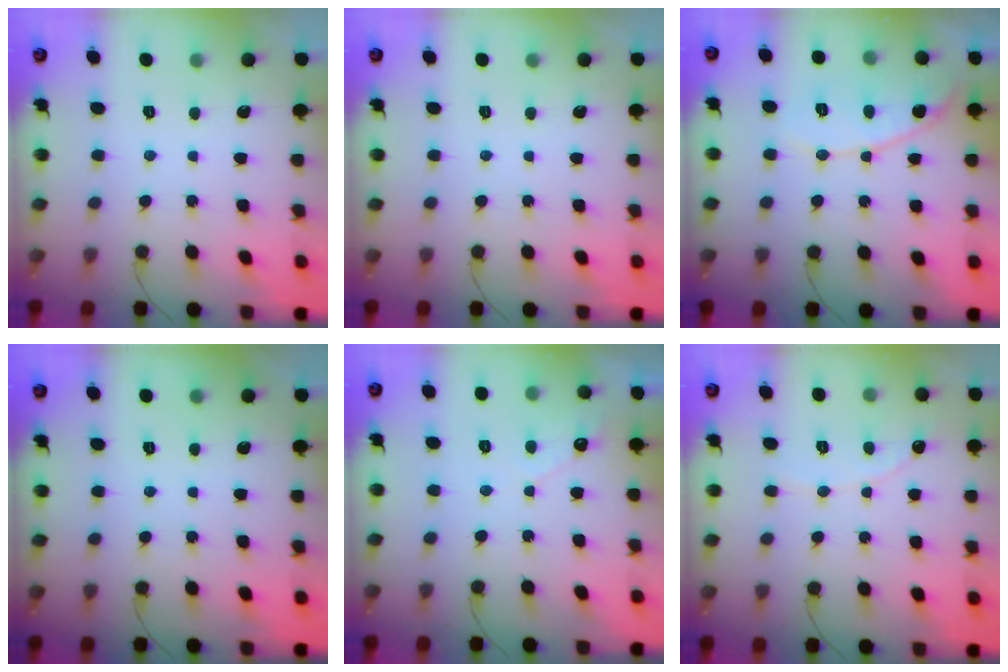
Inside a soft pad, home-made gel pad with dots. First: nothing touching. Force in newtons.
{"total": 0.0}
{"total": 9.3, "press": 9.3, "slide": 0.3}
{"total": 0.0}
{"total": 2.8, "press": 2.8, "slide": 0.1}
{"total": 2.1, "press": 2.1, "slide": 0.1}